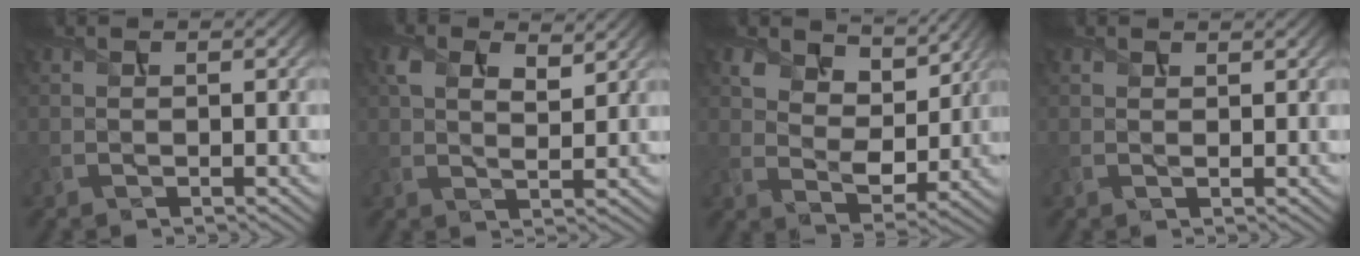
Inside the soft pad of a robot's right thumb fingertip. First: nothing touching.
{"total": 4.8, "force": [2.6, 2.2, 3.4], "torque": [-0.074, 0.001, 0.049]}
{"total": 7.7, "force": [4.8, 4.7, 3.8], "torque": [-0.083, -0.004, 0.081]}
{"total": 0.9, "force": [0.7, 0.3, 0.3], "torque": [-0.010, -0.002, 0.015]}